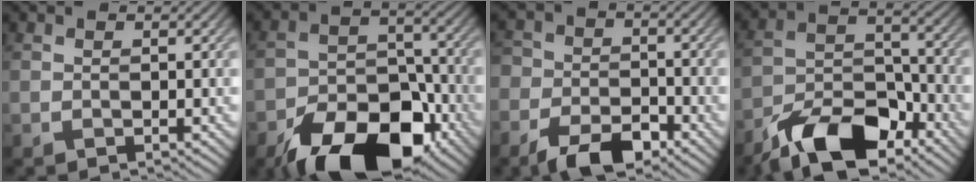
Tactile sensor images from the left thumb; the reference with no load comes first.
{"total": 16.1, "force": [-10.6, 8.0, 9.1], "torque": [-0.160, -0.021, -0.180]}
{"total": 7.7, "force": [-5.0, 4.2, 4.1], "torque": [-0.081, -0.006, -0.100]}
{"total": 12.5, "force": [-9.1, 5.3, 6.8], "torque": [-0.123, -0.001, -0.181]}